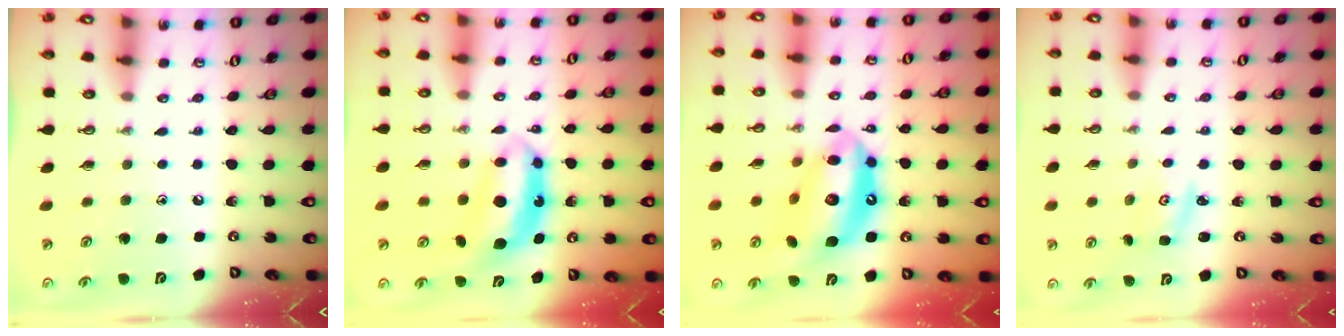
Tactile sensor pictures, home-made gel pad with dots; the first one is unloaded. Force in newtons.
{"total": 7.2, "press": 7.2, "slide": 0.3}
{"total": 17.6, "press": 17.5, "slide": 1.6}
{"total": 1.8, "press": 1.8, "slide": 0.0}